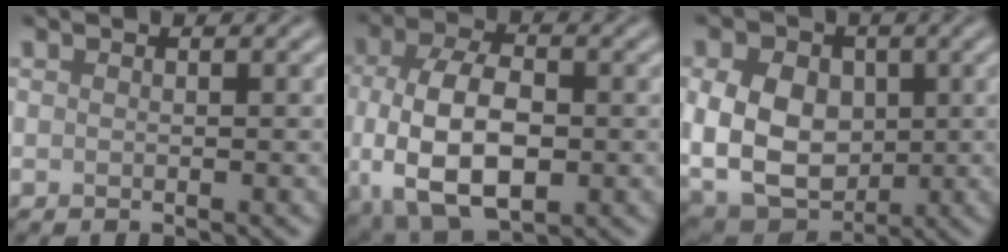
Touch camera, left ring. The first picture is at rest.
{"total": 9.8, "force": [-1.3, 5.6, 8.0], "torque": [-0.166, -0.013, -0.022]}
{"total": 9.9, "force": [0.4, 7.5, 6.5], "torque": [-0.125, -0.004, 0.006]}